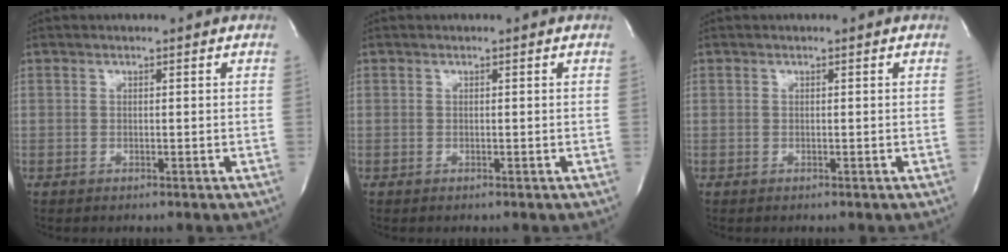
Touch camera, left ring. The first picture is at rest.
{"total": 0.0}
{"total": 0.0}